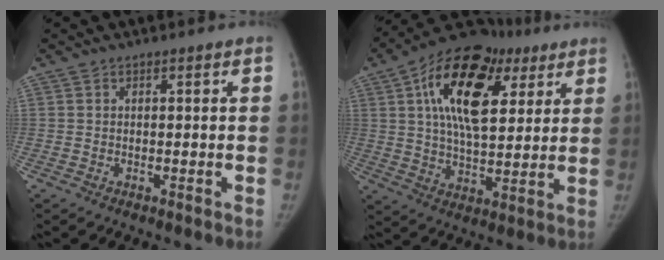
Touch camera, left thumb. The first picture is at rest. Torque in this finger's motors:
{"motor_torque": [0.32, 0.74, 2.28, -0.45, 0.61]}